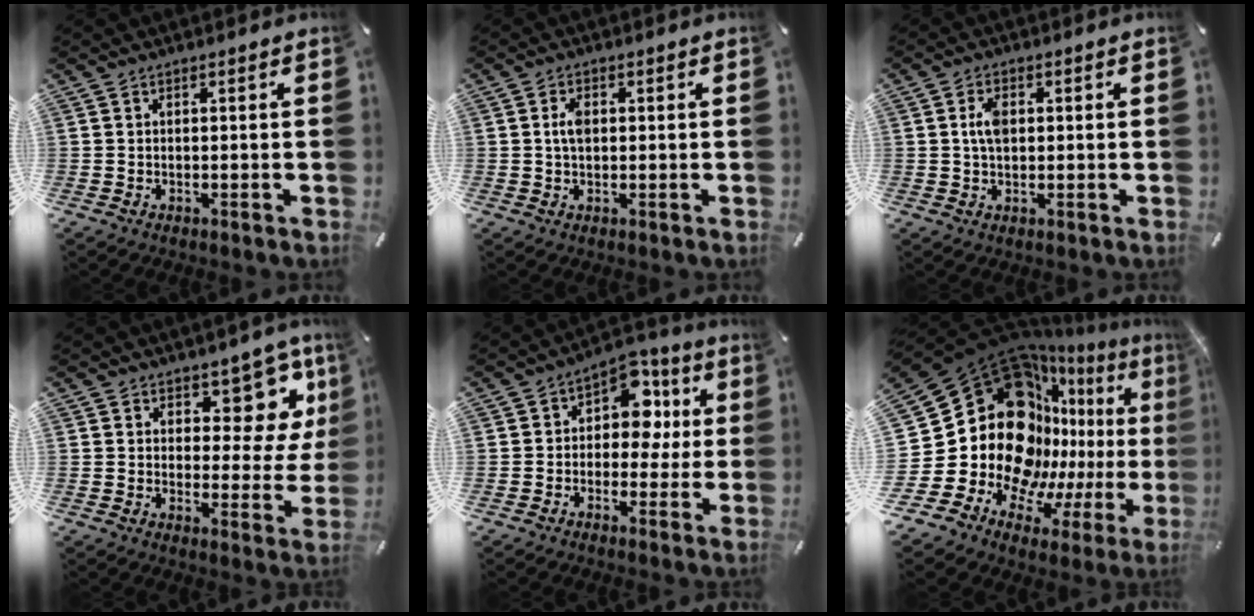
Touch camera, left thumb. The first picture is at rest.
{"total": 3.3, "force": [0.4, 2.0, 2.7], "torque": [-0.063, 0.004, 0.004]}
{"total": 4.4, "force": [0.7, 2.6, 3.5], "torque": [-0.081, 0.006, 0.008]}
{"total": 10.7, "force": [6.9, 6.2, 5.3], "torque": [-0.054, -0.063, 0.120]}
{"total": 10.4, "force": [2.0, 7.9, 6.5], "torque": [-0.089, -0.008, 0.033]}
{"total": 32.8, "force": [3.5, 23.1, 22.9], "torque": [-0.421, -0.095, 0.121]}